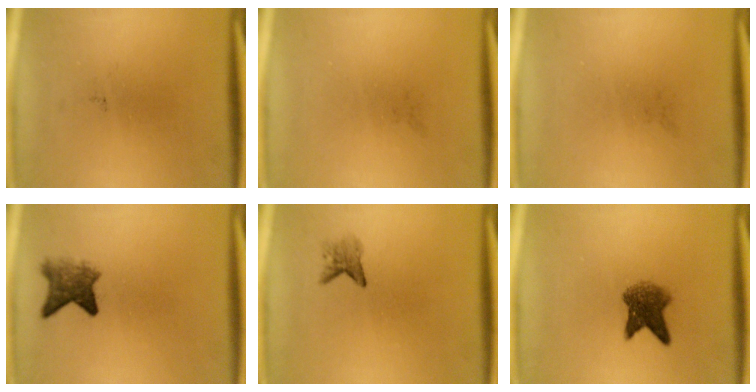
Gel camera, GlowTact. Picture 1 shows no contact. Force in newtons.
{"total": 0.0}
{"total": 0.0}
{"total": 4.5}
{"total": 1.8}
{"total": 5.2}